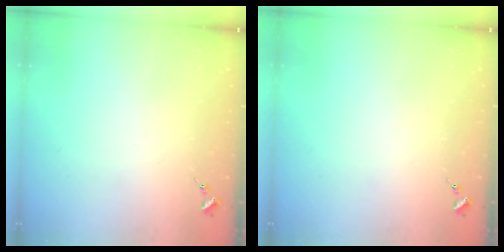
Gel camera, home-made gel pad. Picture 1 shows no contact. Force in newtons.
{"total": 0.0}